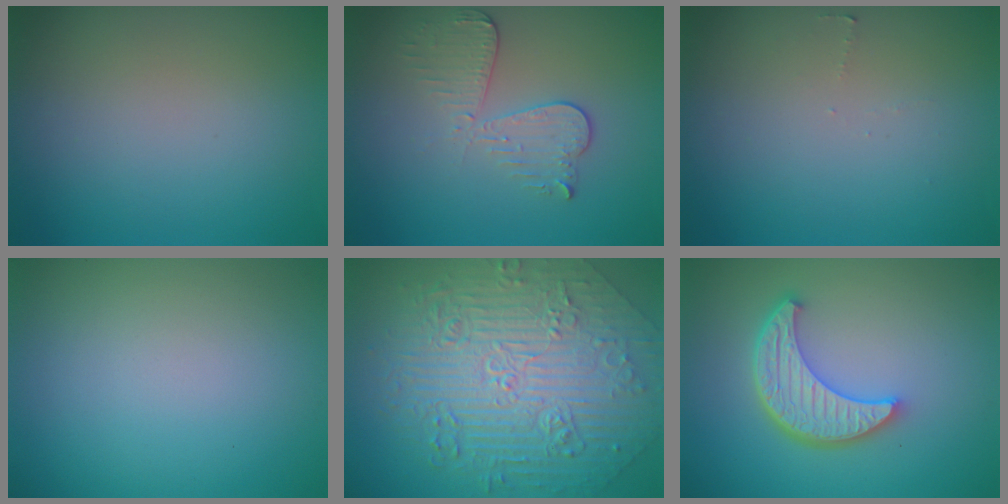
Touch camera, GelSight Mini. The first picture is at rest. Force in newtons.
{"total": 3.4, "press": 3.0, "slide": 1.5}
{"total": 0.5, "press": 0.5, "slide": 0.1}
{"total": 0.0}
{"total": 10.8, "press": 7.4, "slide": 7.9}
{"total": 5.7, "press": 4.3, "slide": 3.7}